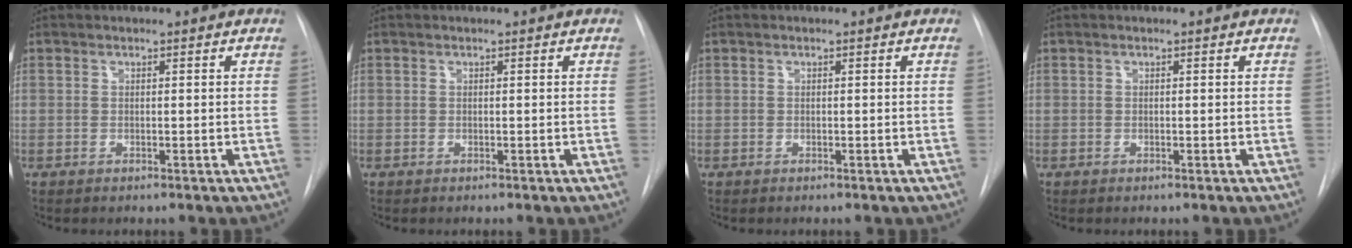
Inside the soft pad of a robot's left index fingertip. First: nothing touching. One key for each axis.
{"total": 0.0}
{"total": 0.0}
{"total": 0.0}